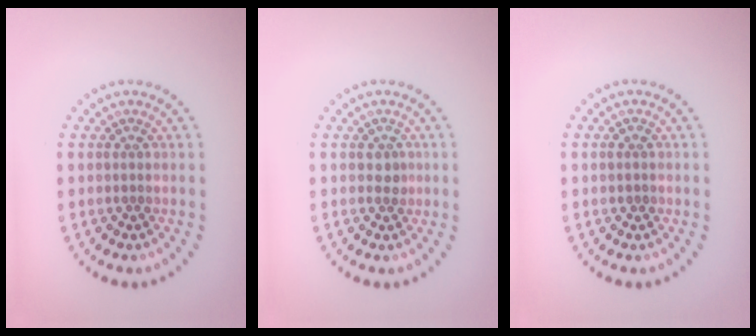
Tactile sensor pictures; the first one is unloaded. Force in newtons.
{"total": 1.1, "press": 0.9, "slide": 0.5}
{"total": 0.8, "press": 0.8, "slide": 0.1}